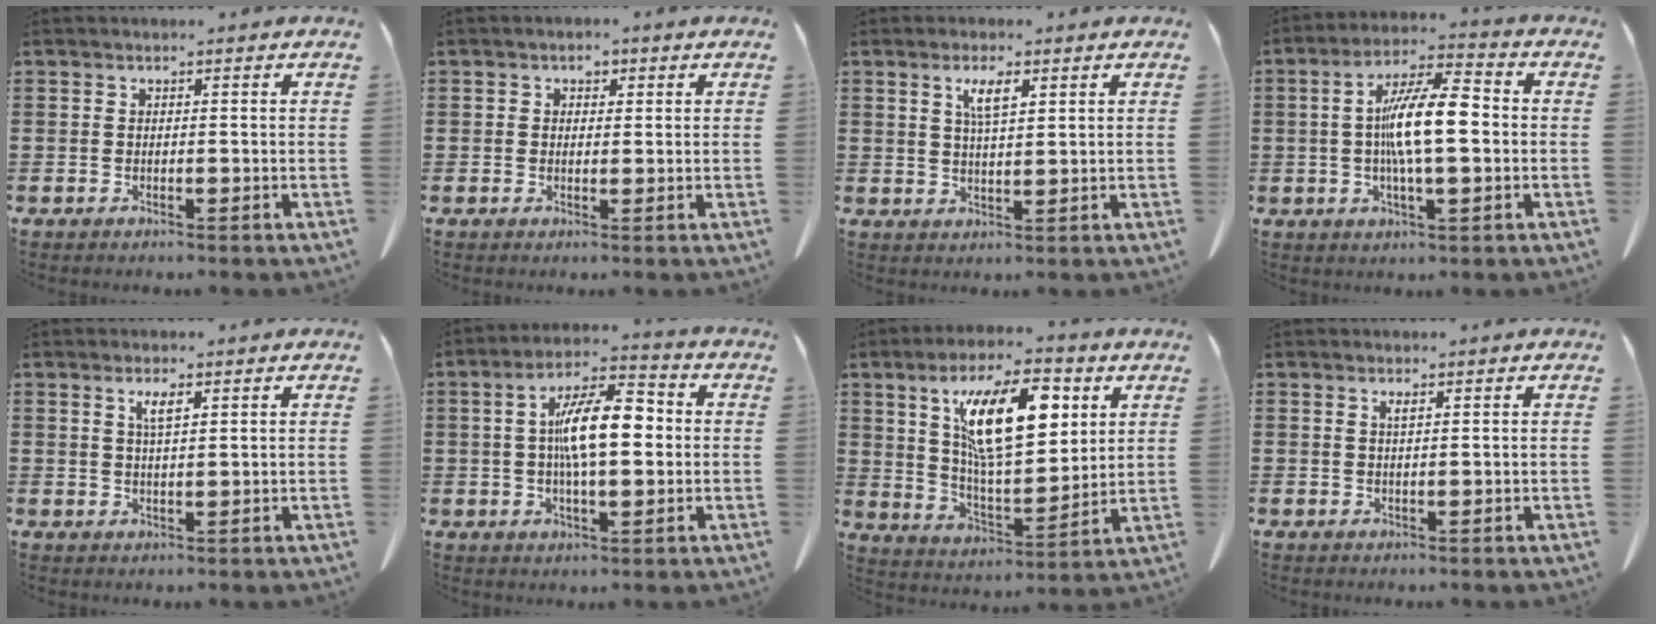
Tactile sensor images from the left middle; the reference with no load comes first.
{"total": 1.5, "force": [0.5, 1.2, 0.8], "torque": [-0.011, 0.002, 0.007]}
{"total": 4.9, "force": [2.6, 1.4, 4.0], "torque": [-0.077, 0.004, 0.041]}
{"total": 10.8, "force": [-0.4, 2.7, 10.5], "torque": [-0.198, 0.005, -0.009]}
{"total": 2.8, "force": [1.3, 0.7, 2.3], "torque": [-0.041, -0.001, 0.021]}
{"total": 10.6, "force": [0.9, 3.7, 9.9], "torque": [-0.181, 0.008, 0.010]}
{"total": 15.0, "force": [6.4, 5.8, 12.3], "torque": [-0.219, -0.005, 0.110]}
{"total": 1.2, "force": [0.5, 0.2, 1.0], "torque": [-0.022, 0.000, 0.010]}